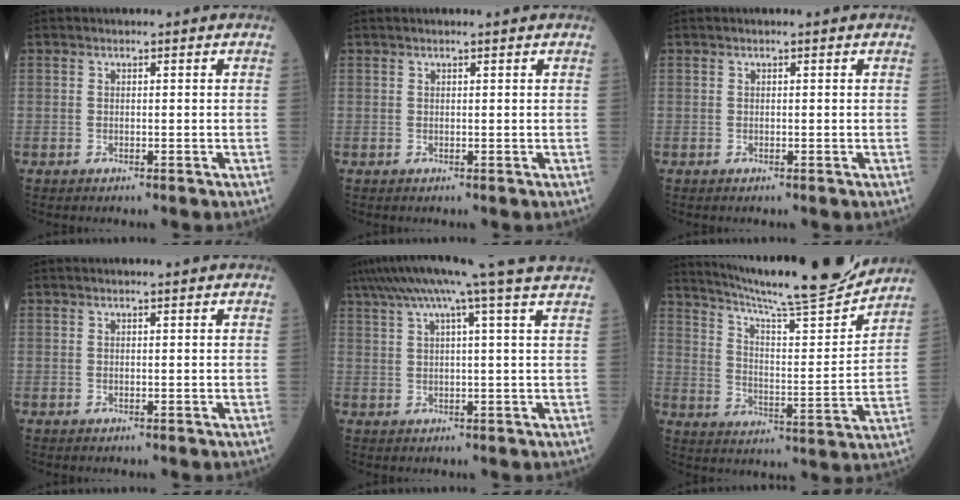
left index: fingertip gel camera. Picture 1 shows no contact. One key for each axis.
{"total": 1.2, "fx": 1.0, "fy": -0.1, "fz": 0.7, "tx": -0.009, "ty": 0.011, "tz": 0.018}
{"total": 0.0}
{"total": 1.0, "fx": 0.8, "fy": -0.1, "fz": 0.5, "tx": -0.009, "ty": 0.008, "tz": 0.014}
{"total": 15.4, "fx": 12.2, "fy": -2.3, "fz": 9.1, "tx": -0.158, "ty": 0.019, "tz": 0.159}
{"total": 19.9, "fx": 18.3, "fy": 0.1, "fz": 7.7, "tx": -0.135, "ty": -0.032, "tz": 0.270}